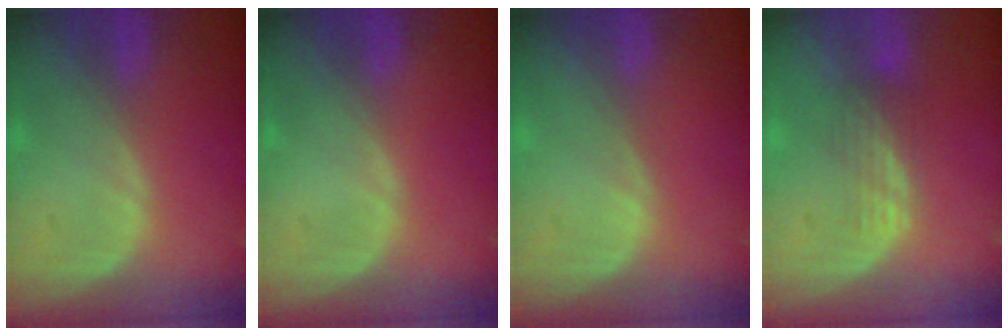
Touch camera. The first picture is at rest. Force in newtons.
{"total": 0.0}
{"total": 0.0}
{"total": 3.5, "press": 3.1, "slide": 1.7}